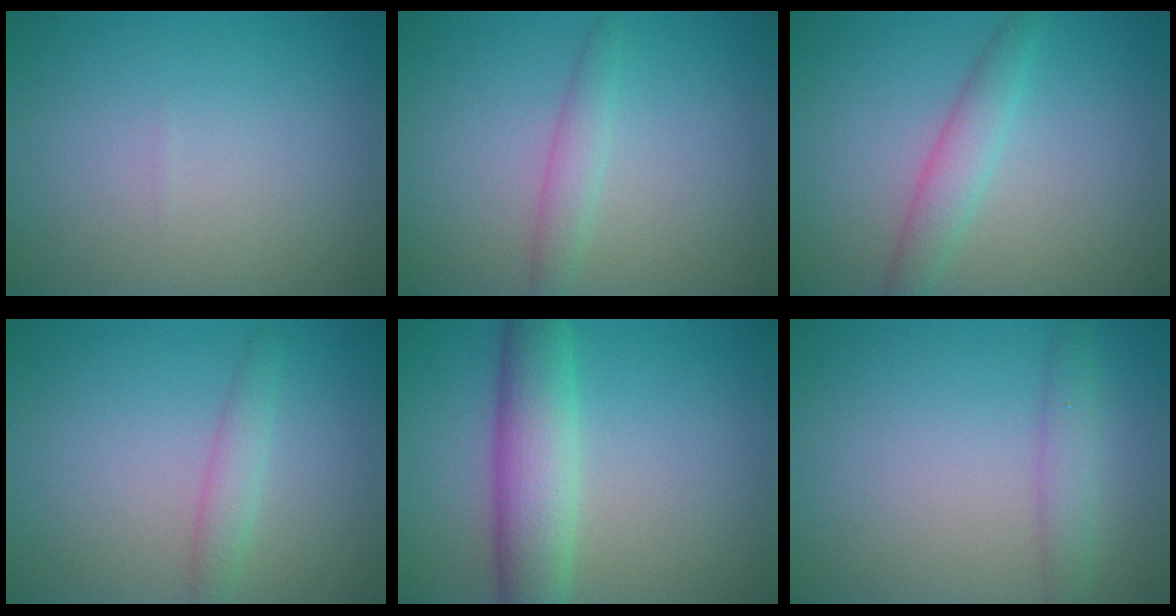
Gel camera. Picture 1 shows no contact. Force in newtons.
{"total": 1.8, "press": 1.8, "slide": 0.1}
{"total": 2.7, "press": 2.7, "slide": 0.0}
{"total": 1.8, "press": 1.8, "slide": 0.1}
{"total": 5.8, "press": 5.8, "slide": 0.2}
{"total": 2.2, "press": 2.2, "slide": 0.1}